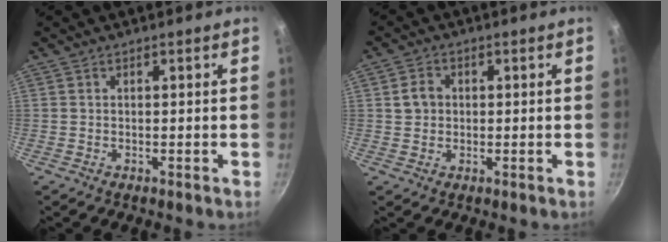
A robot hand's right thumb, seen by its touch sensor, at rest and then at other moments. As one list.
[{"total": 3.5, "force": [0.4, 3.0, 1.7], "torque": [-0.021, 0.005, 0.006]}]